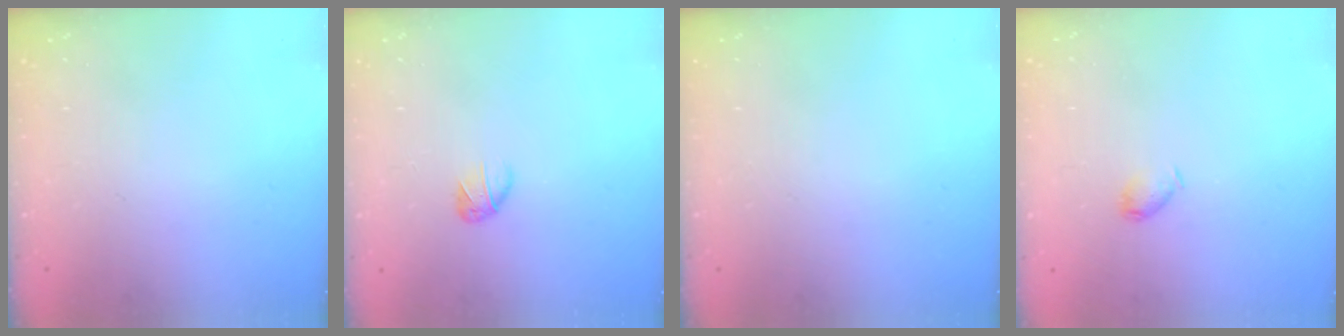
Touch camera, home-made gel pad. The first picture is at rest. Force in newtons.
{"total": 3.2, "press": 3.2, "slide": 0.7}
{"total": 0.0}
{"total": 3.9, "press": 3.8, "slide": 0.7}